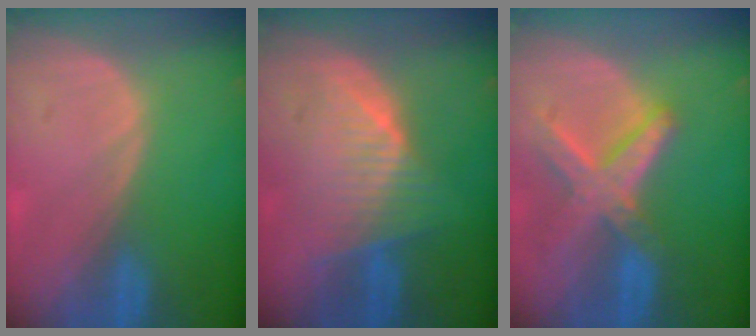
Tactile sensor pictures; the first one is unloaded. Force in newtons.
{"total": 7.4, "press": 6.7, "slide": 3.2}
{"total": 8.2, "press": 7.1, "slide": 4.3}